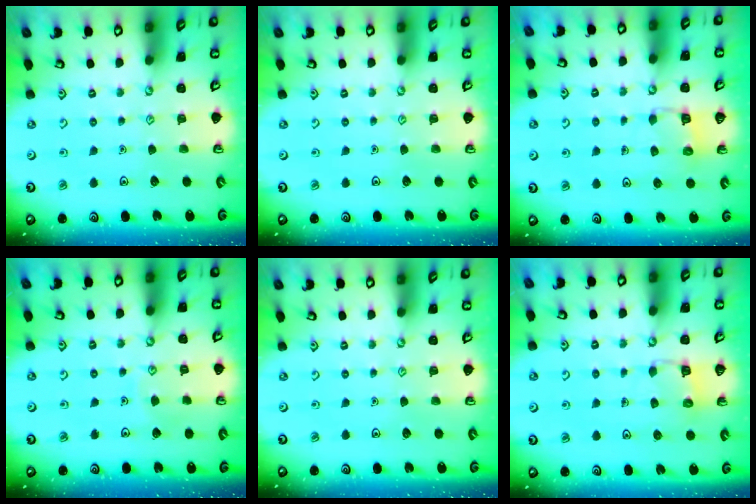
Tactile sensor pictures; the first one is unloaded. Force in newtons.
{"total": 0.0}
{"total": 4.8, "press": 4.8, "slide": 0.4}
{"total": 4.8, "press": 4.8, "slide": 0.2}
{"total": 0.0}
{"total": 4.8, "press": 4.8, "slide": 0.4}